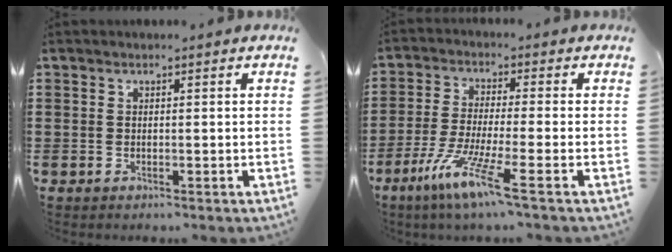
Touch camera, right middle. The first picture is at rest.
{"total": 7.9, "force": [-5.0, -0.1, 6.2], "torque": [-0.132, -0.015, -0.098]}